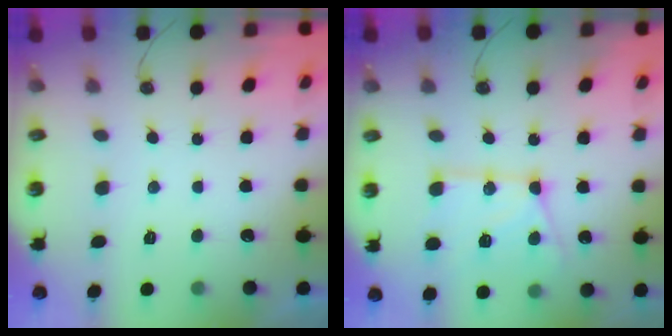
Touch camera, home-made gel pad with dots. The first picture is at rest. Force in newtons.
{"total": 15.7, "press": 15.6, "slide": 2.0}